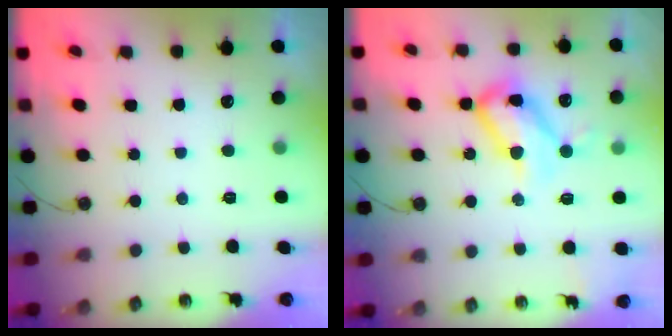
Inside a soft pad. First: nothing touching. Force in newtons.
{"total": 14.1, "press": 14.0, "slide": 1.3}